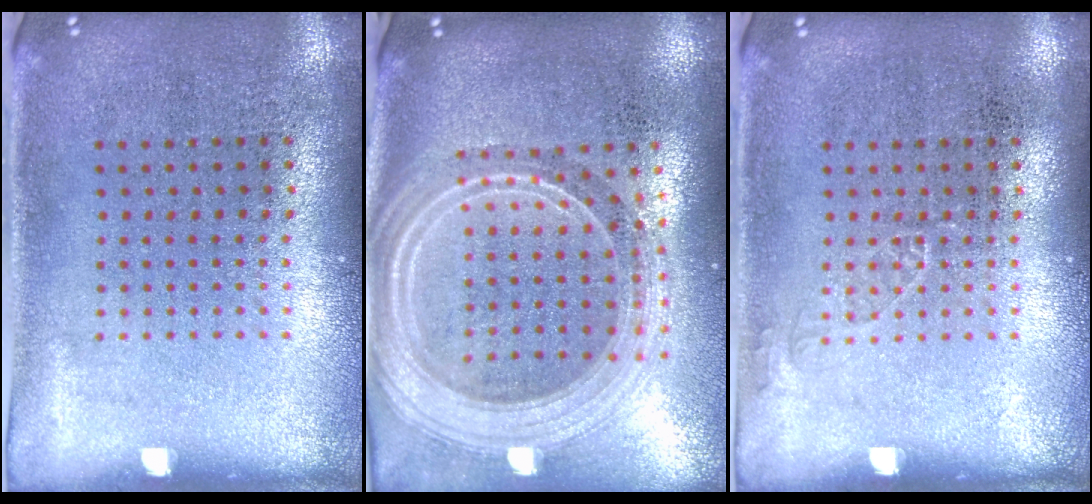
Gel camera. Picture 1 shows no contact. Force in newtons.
{"total": 2.7, "press": 2.3, "slide": 1.4}
{"total": 0.7, "press": 0.7, "slide": 0.1}